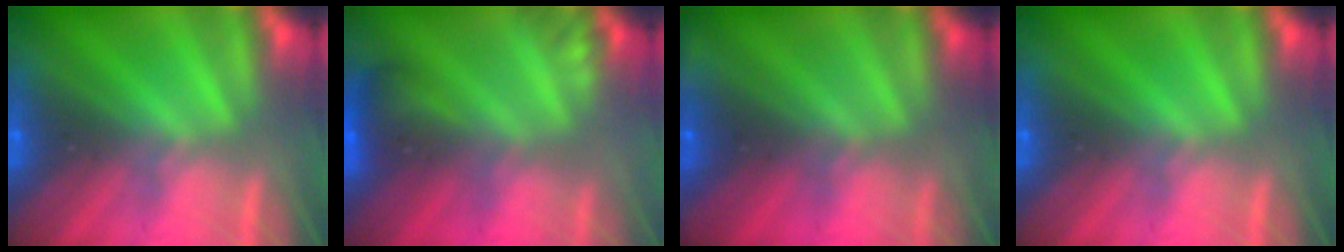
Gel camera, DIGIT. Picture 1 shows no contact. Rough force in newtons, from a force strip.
{"total": 2.9}
{"total": 8.2}
{"total": 0.0}